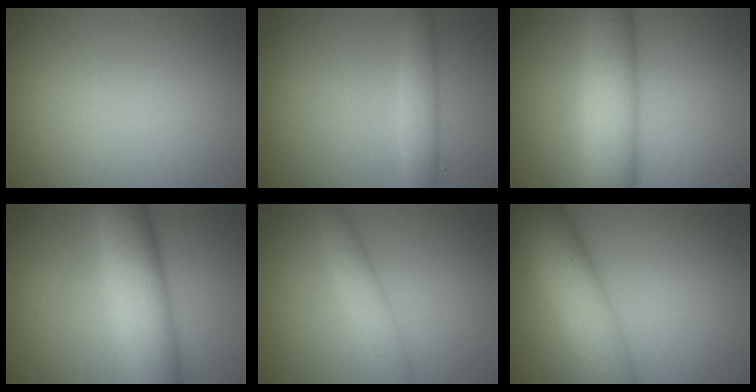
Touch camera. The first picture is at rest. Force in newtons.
{"total": 2.5, "press": 2.5, "slide": 0.2}
{"total": 7.8, "press": 7.8, "slide": 0.2}
{"total": 9.8, "press": 9.8, "slide": 0.2}
{"total": 3.2, "press": 3.2, "slide": 0.1}
{"total": 8.7, "press": 8.7, "slide": 0.4}